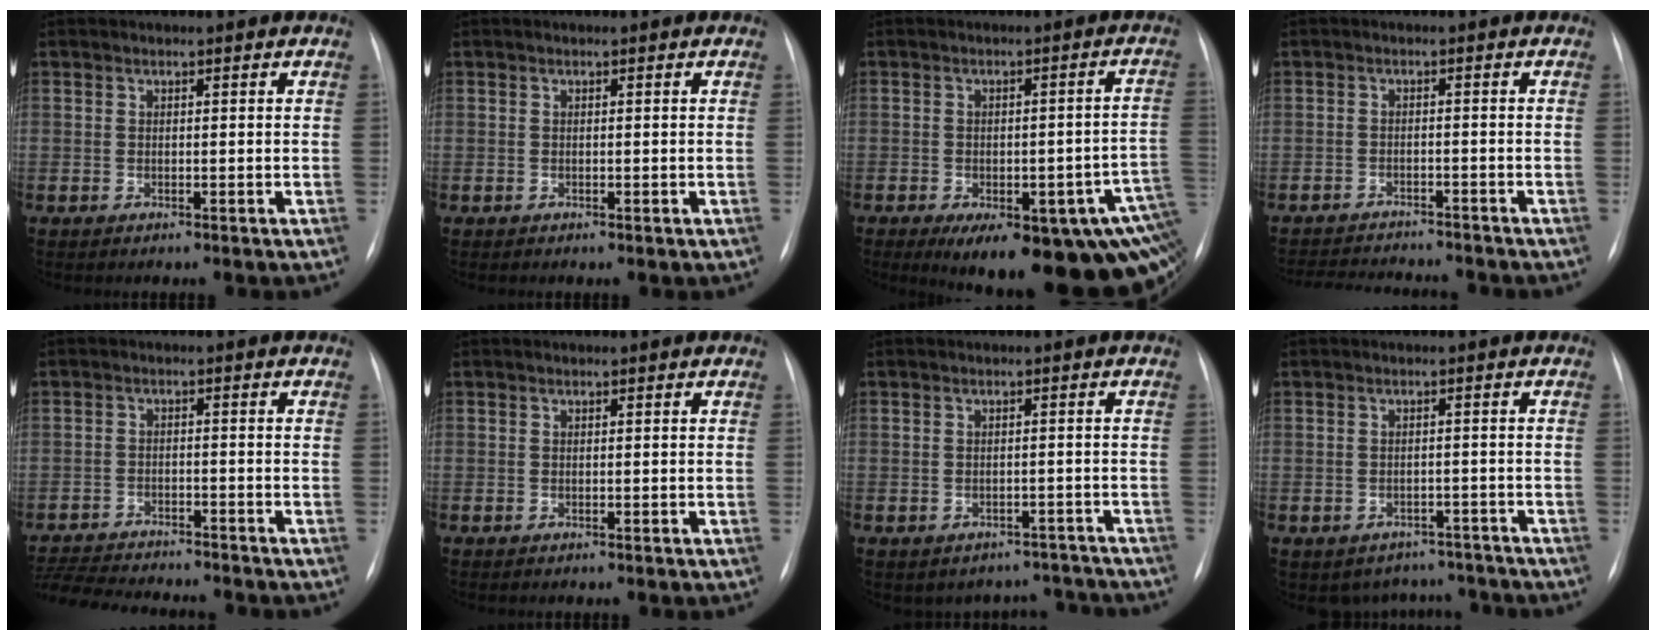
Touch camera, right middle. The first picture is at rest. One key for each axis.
{"total": 0.0}
{"total": 21.6, "fx": -10.5, "fy": 6.8, "fz": 17.5, "tx": -0.146, "ty": 0.005, "tz": -0.116}
{"total": 11.0, "fx": -10.4, "fy": 1.5, "fz": 3.3, "tx": -0.057, "ty": -0.003, "tz": -0.141}
{"total": 12.4, "fx": -11.6, "fy": 1.3, "fz": 4.2, "tx": -0.075, "ty": -0.006, "tz": -0.174}
{"total": 0.0}
{"total": 6.7, "fx": -5.9, "fy": 3.2, "fz": -0.4, "tx": 0.021, "ty": 0.032, "tz": -0.060}
{"total": 6.2, "fx": -5.2, "fy": 3.4, "fz": 0.1, "tx": 0.011, "ty": 0.020, "tz": -0.060}